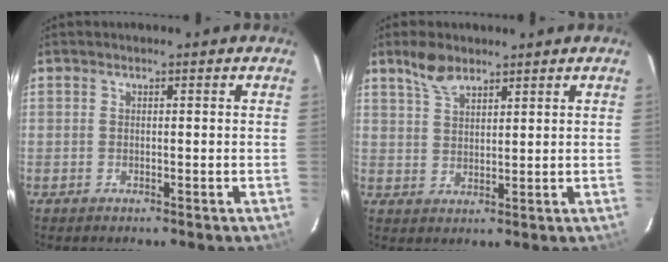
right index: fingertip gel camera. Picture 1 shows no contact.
{"total": 5.1, "force": [3.9, 2.1, 2.5], "torque": [-0.047, 0.008, 0.077]}